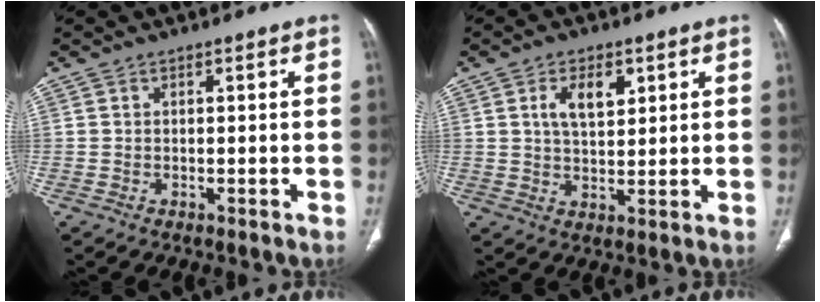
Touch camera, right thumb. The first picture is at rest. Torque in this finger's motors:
{"motor_torque": [-0.03, 0.04, 0.42, 0.33, 0.02]}